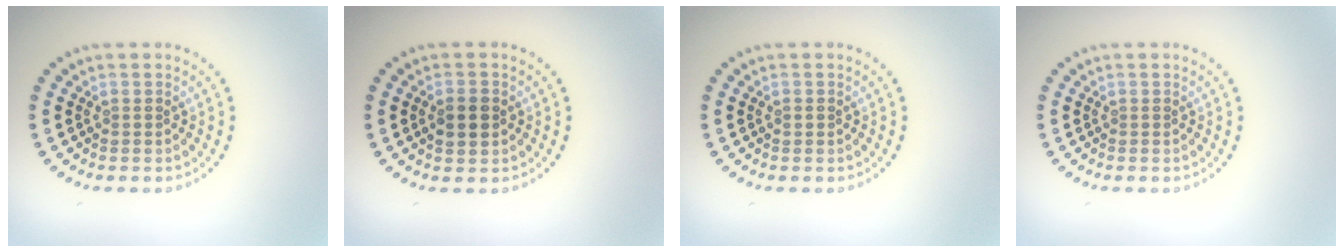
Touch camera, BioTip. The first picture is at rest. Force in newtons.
{"total": 2.4, "press": 2.4, "slide": 0.1}
{"total": 0.6, "press": 0.6, "slide": 0.1}
{"total": 0.0}